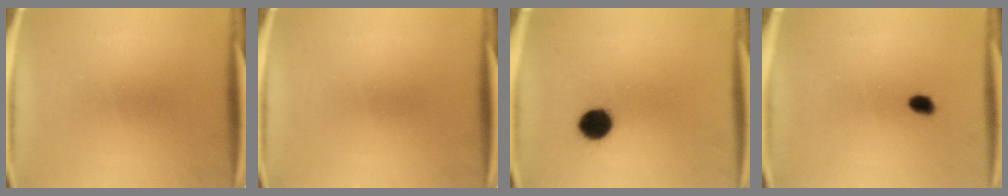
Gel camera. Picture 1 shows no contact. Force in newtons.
{"total": 0.0}
{"total": 7.0}
{"total": 1.8}